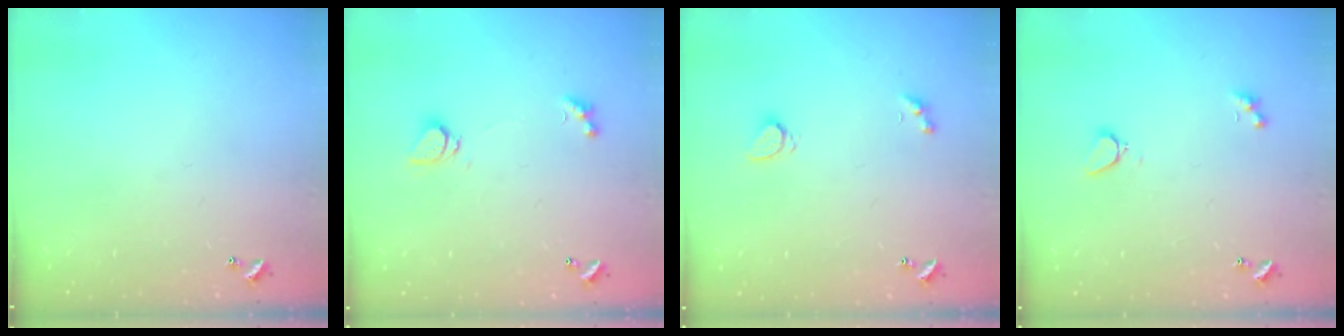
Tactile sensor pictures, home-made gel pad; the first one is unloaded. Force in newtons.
{"total": 1.6, "press": 1.6, "slide": 0.2}
{"total": 2.1, "press": 2.0, "slide": 0.4}
{"total": 3.7, "press": 3.6, "slide": 0.7}